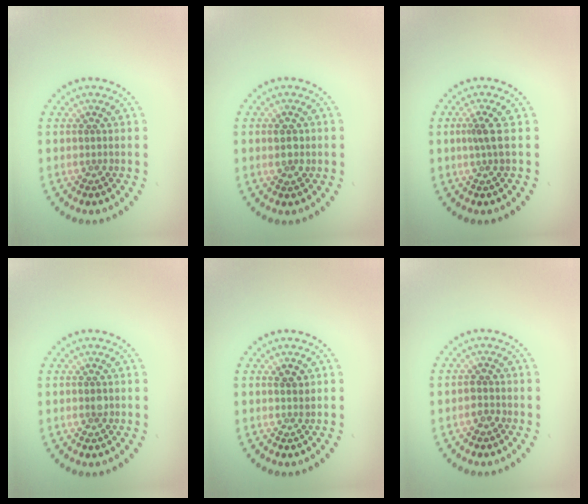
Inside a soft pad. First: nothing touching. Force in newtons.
{"total": 1.6, "press": 1.6, "slide": 0.3}
{"total": 1.6, "press": 1.2, "slide": 1.2}
{"total": 0.9, "press": 0.9, "slide": 0.0}
{"total": 1.1, "press": 1.0, "slide": 0.5}
{"total": 1.3, "press": 1.3, "slide": 0.4}